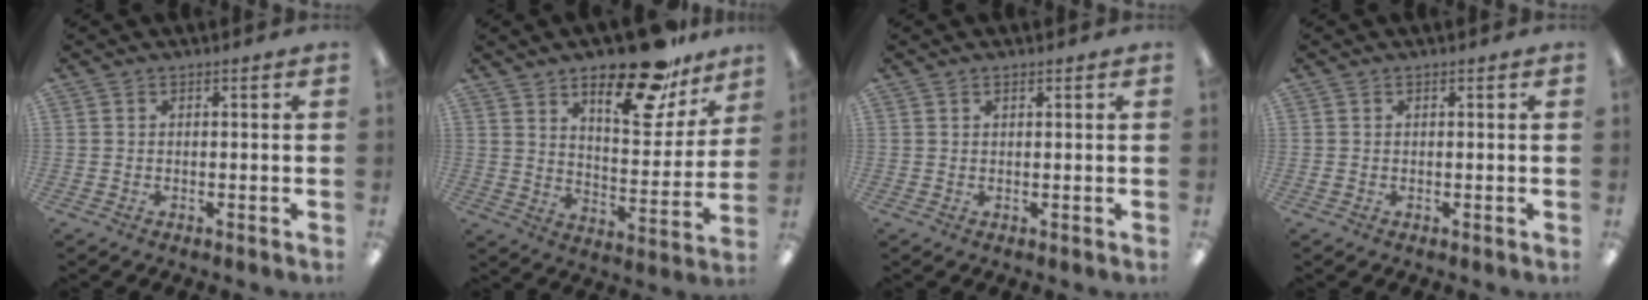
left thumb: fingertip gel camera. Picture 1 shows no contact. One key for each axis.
{"total": 22.0, "fx": 15.8, "fy": 8.3, "fz": 12.9, "tx": -0.176, "ty": -0.097, "tz": 0.259}
{"total": 1.1, "fx": 0.7, "fy": 0.4, "fz": 0.7, "tx": -0.015, "ty": 0.002, "tz": 0.013}
{"total": 0.6, "fx": 0.1, "fy": 0.4, "fz": 0.4, "tx": -0.008, "ty": 0.005, "tz": 0.000}